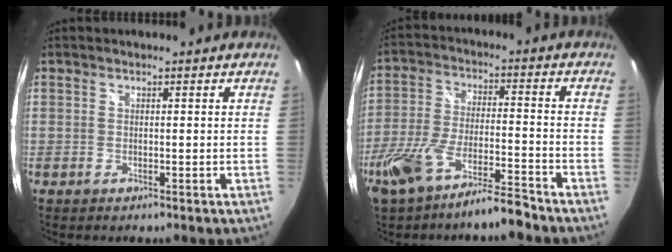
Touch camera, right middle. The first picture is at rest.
{"total": 12.0, "force": [-9.2, 2.0, 7.4], "torque": [-0.160, -0.016, -0.163]}